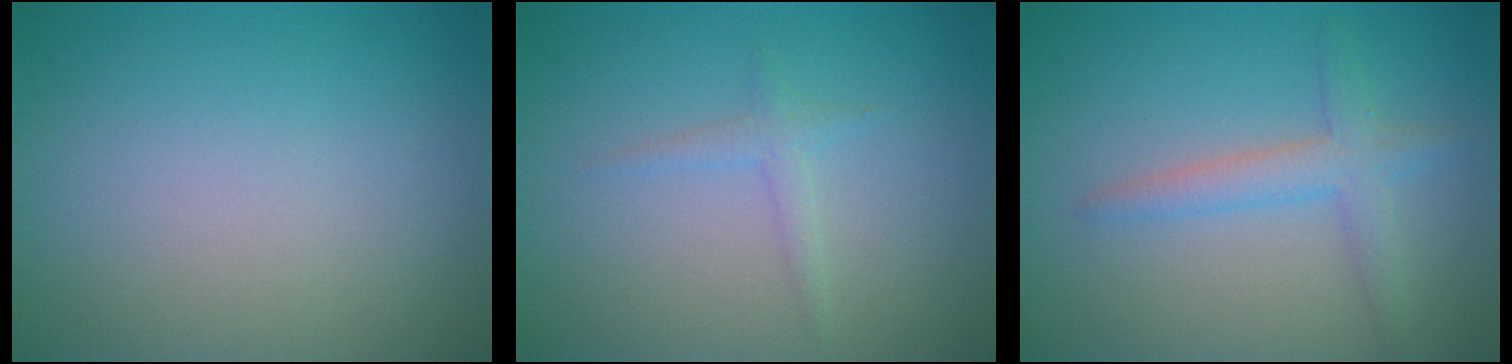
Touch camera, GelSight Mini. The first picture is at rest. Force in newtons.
{"total": 1.1, "press": 1.1, "slide": 0.1}
{"total": 2.6, "press": 2.6, "slide": 0.1}